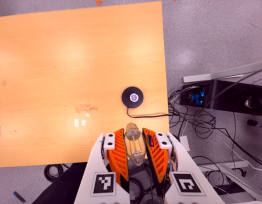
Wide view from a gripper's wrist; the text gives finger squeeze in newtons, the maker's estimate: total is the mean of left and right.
{"total": 17.9, "left": 19.1, "right": 16.8}